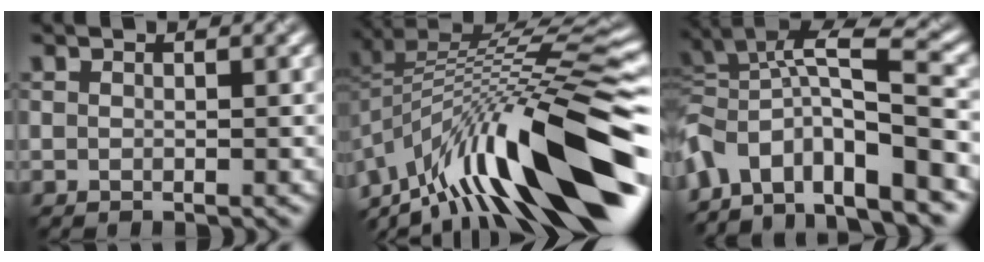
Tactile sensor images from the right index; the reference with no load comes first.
{"total": 15.0, "force": [-7.2, 4.1, 12.5], "torque": [-0.207, 0.037, -0.124]}
{"total": 11.1, "force": [-7.4, 4.3, 7.1], "torque": [-0.136, 0.018, -0.118]}